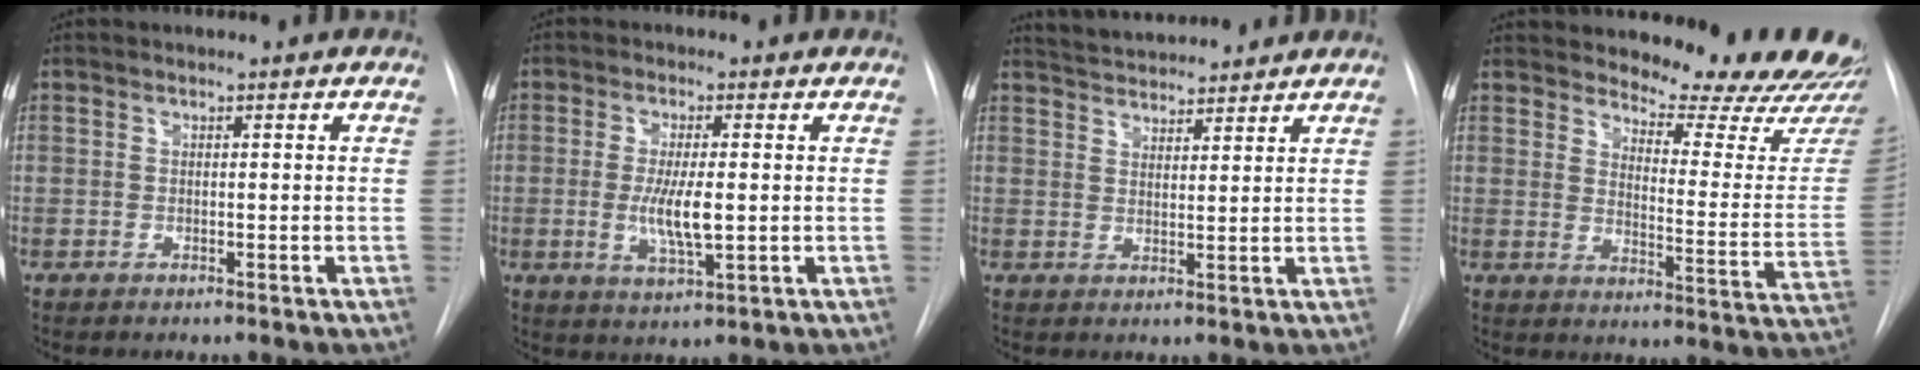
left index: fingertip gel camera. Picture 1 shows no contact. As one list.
[{"total": 6.1, "force": [-0.5, 1.4, 5.9], "torque": [-0.117, -0.015, -0.008]}, {"total": 8.3, "force": [7.9, 1.2, 2.0], "torque": [-0.036, 0.022, 0.121]}, {"total": 18.3, "force": [17.3, 1.7, 5.5], "torque": [-0.064, -0.115, 0.201]}]